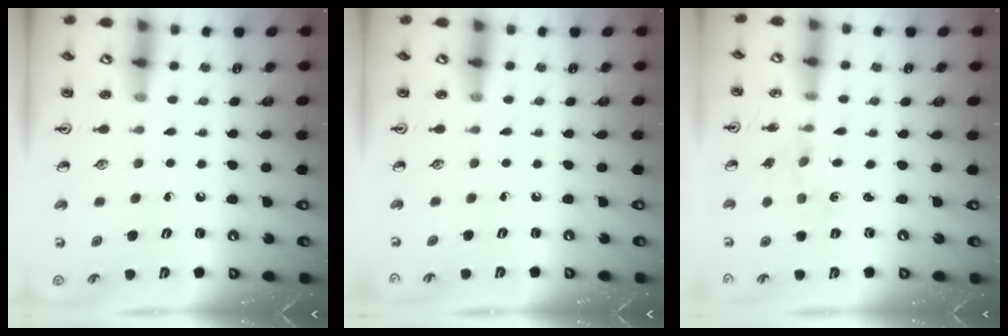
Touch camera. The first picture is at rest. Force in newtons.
{"total": 0.0}
{"total": 0.0}